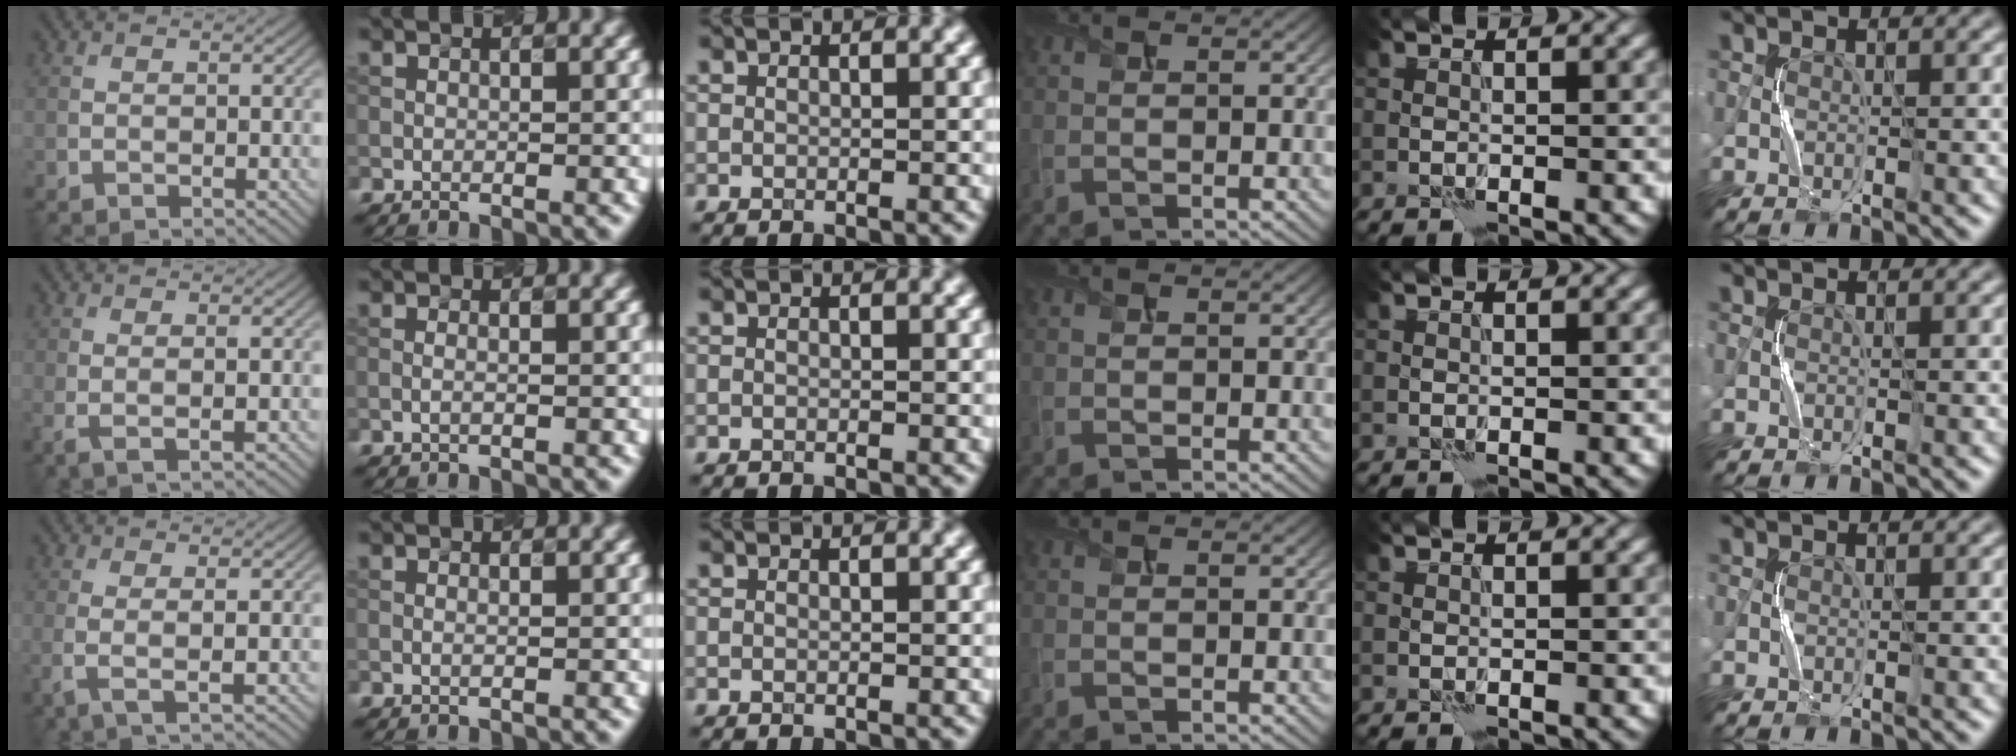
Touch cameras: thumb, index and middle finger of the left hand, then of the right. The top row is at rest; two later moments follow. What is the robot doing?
{"motion": "squeeze", "object": "sponge"}